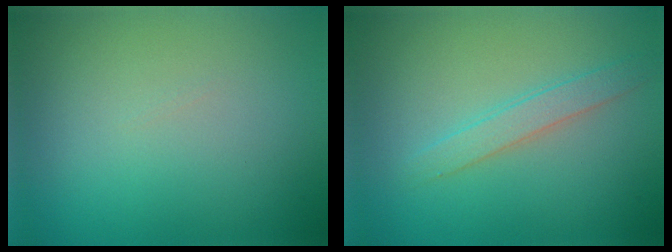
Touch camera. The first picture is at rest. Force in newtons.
{"total": 2.0, "press": 2.0, "slide": 0.1}